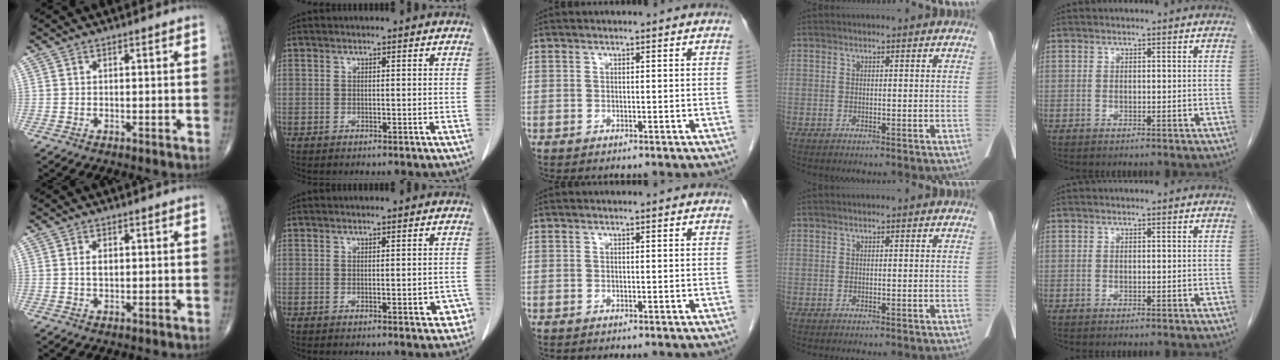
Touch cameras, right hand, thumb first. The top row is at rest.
{"thumb": {"total": 2.6, "force": [0.5, 1.5, 2.0], "torque": [-0.031, -0.001, 0.010]}, "index": {"total": 3.4, "force": [-1.1, 1.2, 3.0], "torque": [-0.031, 0.004, -0.009]}}